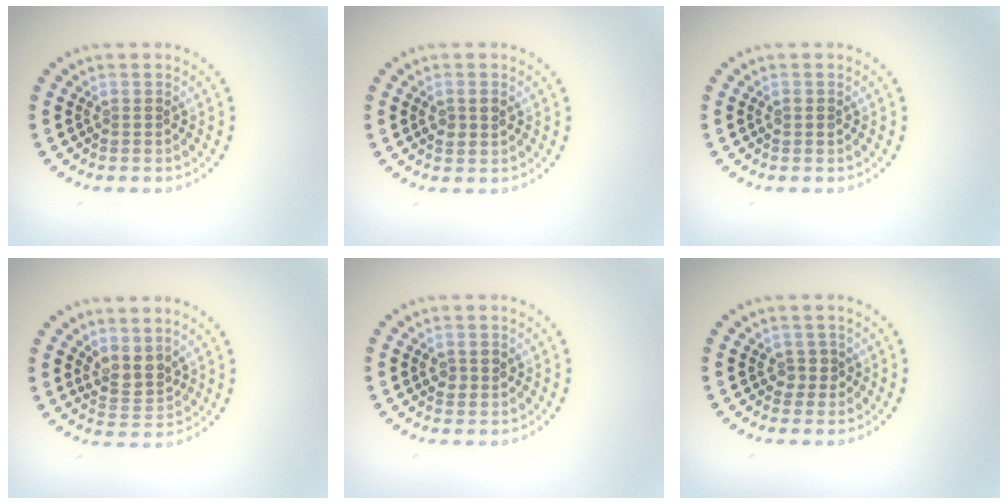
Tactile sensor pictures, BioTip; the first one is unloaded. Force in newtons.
{"total": 1.5, "press": 1.5, "slide": 0.1}
{"total": 0.7, "press": 0.7, "slide": 0.1}
{"total": 2.6, "press": 2.0, "slide": 1.6}
{"total": 1.4, "press": 1.4, "slide": 0.1}
{"total": 1.3, "press": 1.0, "slide": 0.8}